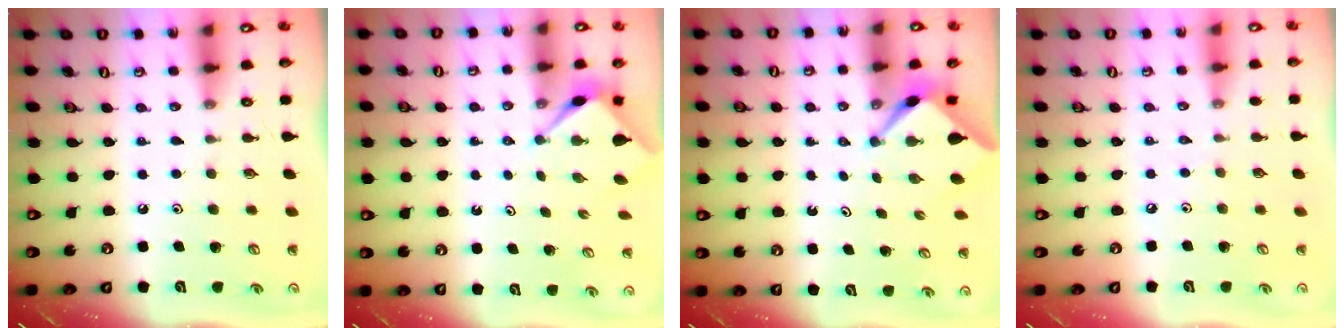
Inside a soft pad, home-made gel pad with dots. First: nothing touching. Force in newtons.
{"total": 3.3, "press": 3.2, "slide": 0.3}
{"total": 2.5, "press": 2.5, "slide": 0.2}
{"total": 1.5, "press": 1.5, "slide": 0.4}